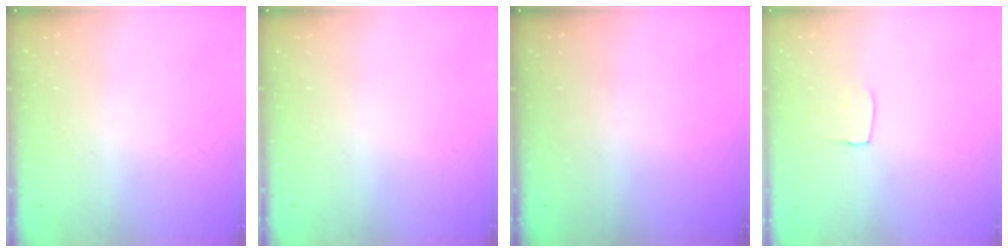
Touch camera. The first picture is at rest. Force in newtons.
{"total": 0.0}
{"total": 0.0}
{"total": 3.3, "press": 3.3, "slide": 0.1}